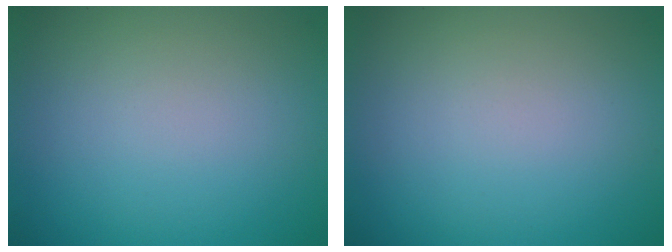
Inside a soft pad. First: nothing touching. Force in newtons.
{"total": 0.0}